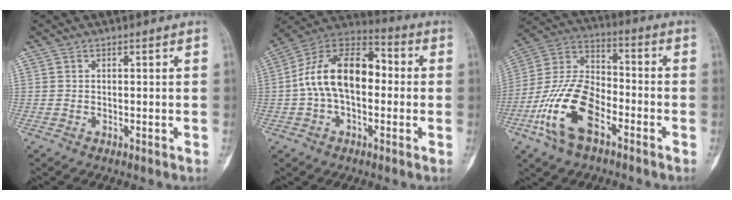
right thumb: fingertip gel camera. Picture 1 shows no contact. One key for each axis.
{"total": 16.5, "fx": -0.2, "fy": 9.9, "fz": 13.2, "tx": -0.213, "ty": 0.047, "tz": -0.015}
{"total": 16.4, "fx": -7.2, "fy": 8.5, "fz": 12.0, "tx": -0.234, "ty": 0.044, "tz": -0.144}